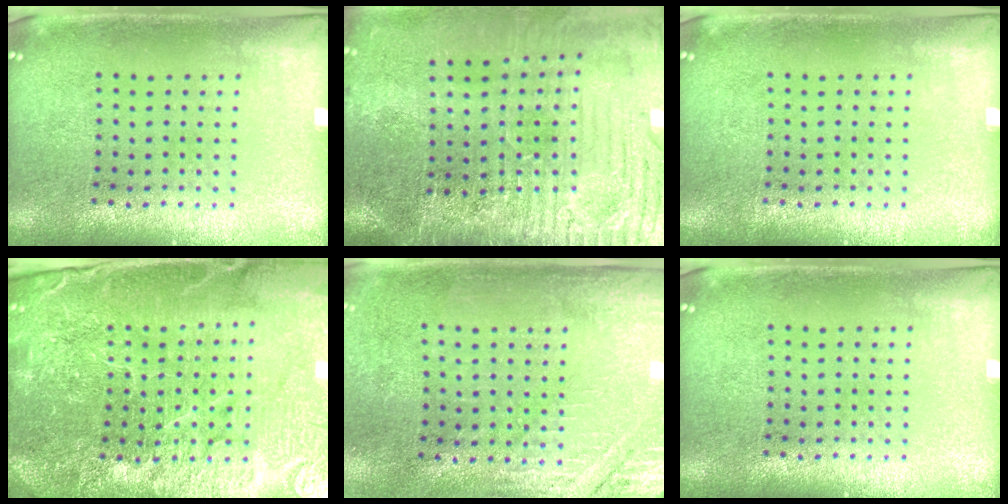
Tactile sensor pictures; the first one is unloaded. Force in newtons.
{"total": 4.8, "press": 4.2, "slide": 2.4}
{"total": 0.0}
{"total": 5.6, "press": 5.1, "slide": 2.3}
{"total": 2.8, "press": 2.6, "slide": 1.0}
{"total": 0.0}